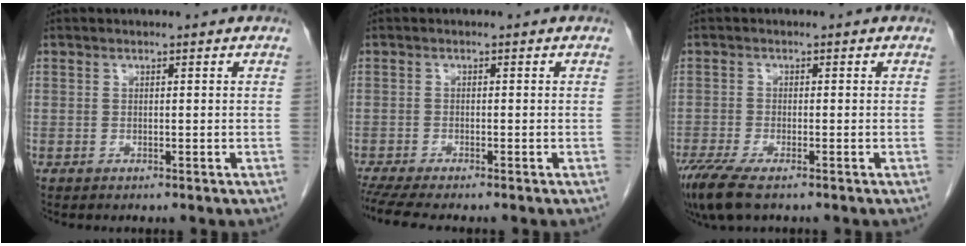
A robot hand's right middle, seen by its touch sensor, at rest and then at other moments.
{"total": 5.4, "force": [-4.7, -0.1, 2.8], "torque": [-0.044, -0.016, -0.080]}
{"total": 5.8, "force": [-4.1, 1.1, 4.0], "torque": [-0.080, -0.018, -0.073]}